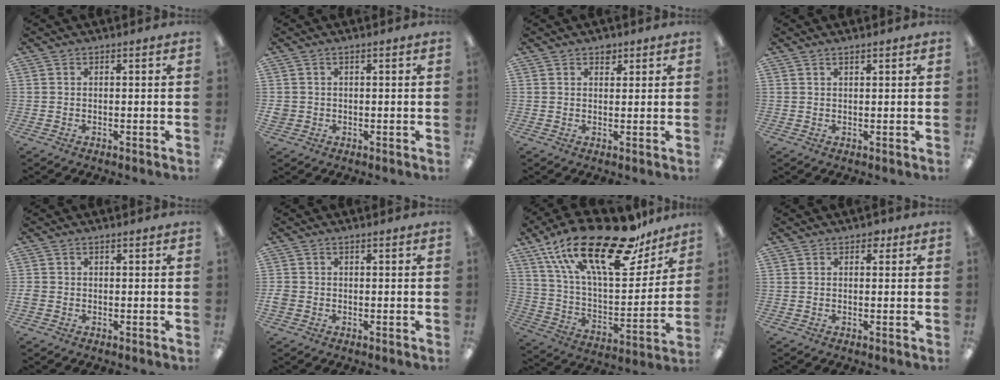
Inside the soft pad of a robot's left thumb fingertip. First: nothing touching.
{"total": 2.0, "force": [0.1, 1.8, 0.9], "torque": [-0.017, 0.004, 0.000]}
{"total": 2.2, "force": [1.7, 1.3, 0.7], "torque": [0.001, -0.006, 0.027]}
{"total": 1.0, "force": [0.9, 0.2, 0.5], "torque": [-0.011, 0.000, 0.015]}
{"total": 1.5, "force": [-0.4, 1.1, 0.8], "torque": [-0.013, 0.004, -0.007]}
{"total": 2.0, "force": [-0.5, 1.6, 1.1], "torque": [-0.017, 0.004, -0.009]}
{"total": 28.6, "force": [18.4, 11.0, 18.9], "torque": [-0.320, -0.100, 0.309]}
{"total": 1.6, "force": [0.8, 1.1, 0.8], "torque": [-0.001, -0.003, 0.011]}